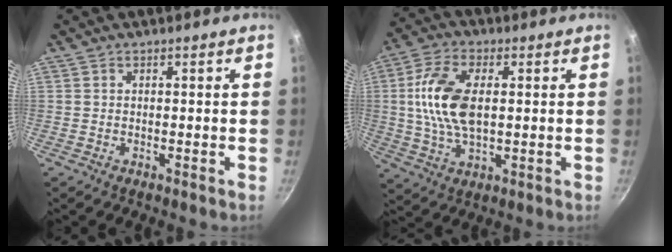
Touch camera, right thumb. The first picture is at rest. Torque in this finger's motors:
{"motor_torque": [1.60, 1.68, 1.59, -0.22, 0.16]}